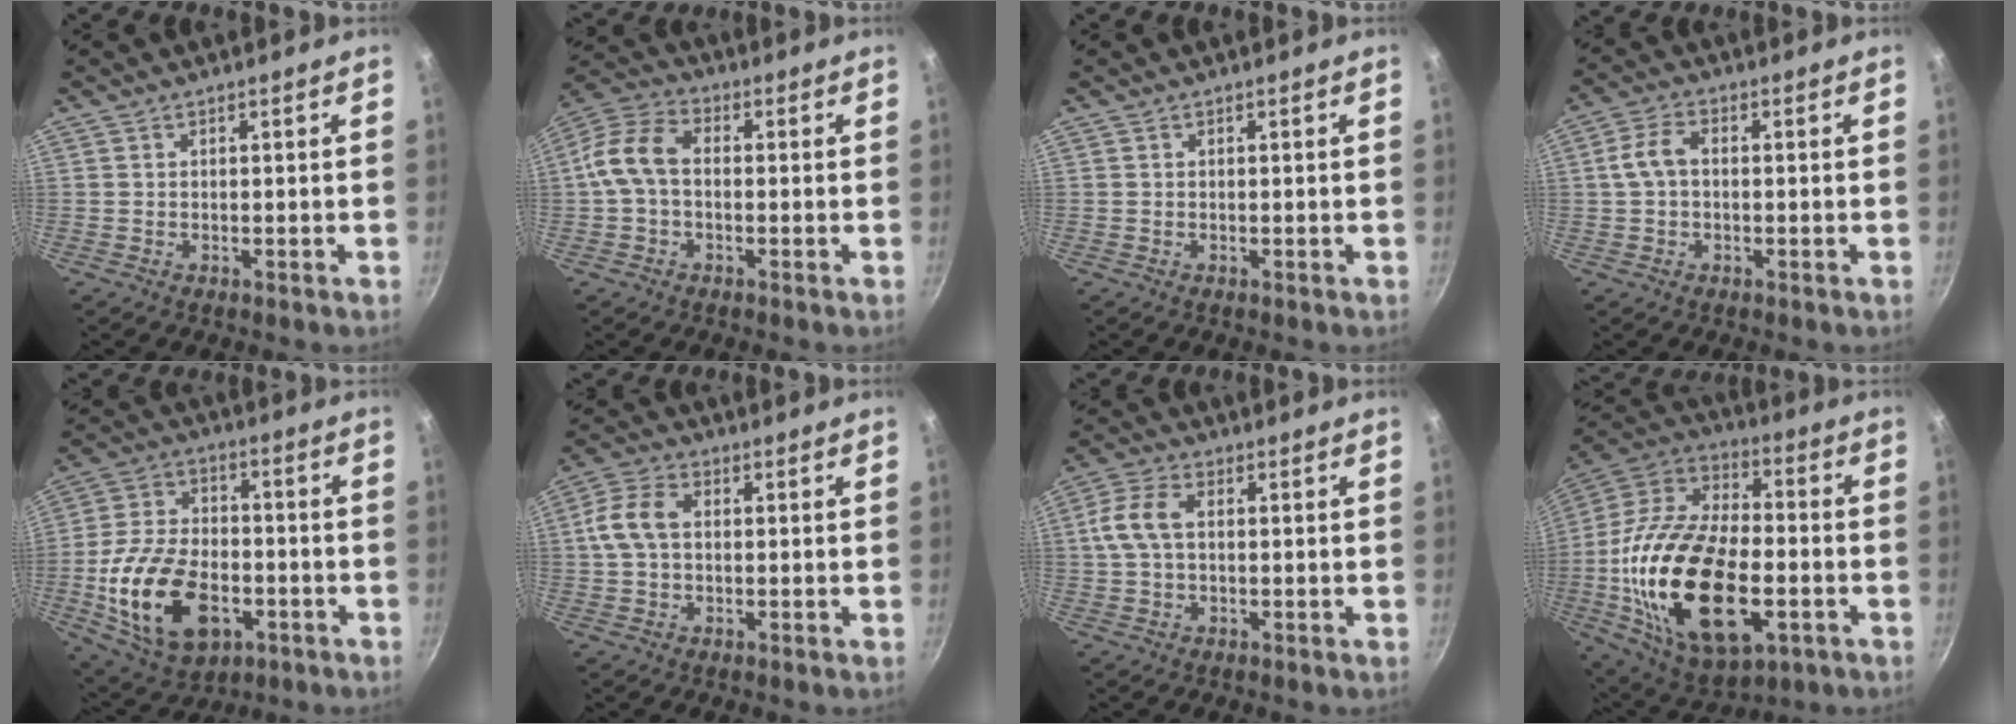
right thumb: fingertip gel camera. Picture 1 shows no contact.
{"total": 9.7, "force": [-0.1, 6.4, 7.3], "torque": [-0.148, 0.031, -0.011]}
{"total": 0.0}
{"total": 5.2, "force": [0.2, 3.3, 4.0], "torque": [-0.084, 0.017, -0.001]}
{"total": 20.0, "force": [-5.8, 12.4, 14.6], "torque": [-0.254, 0.018, -0.089]}
{"total": 7.6, "force": [0.8, 5.1, 5.6], "torque": [-0.116, 0.021, 0.010]}
{"total": 7.2, "force": [0.8, 4.3, 5.7], "torque": [-0.125, 0.020, 0.012]}
{"total": 30.8, "force": [-6.5, 16.7, 25.1], "torque": [-0.502, 0.004, -0.099]}